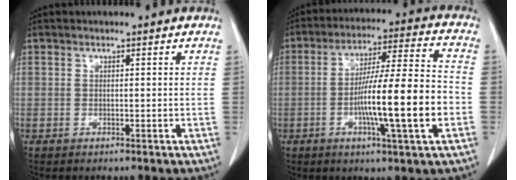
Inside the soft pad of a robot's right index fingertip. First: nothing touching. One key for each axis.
{"total": 15.3, "fx": -3.7, "fy": 0.3, "fz": 14.8, "tx": -0.250, "ty": 0.001, "tz": -0.064}